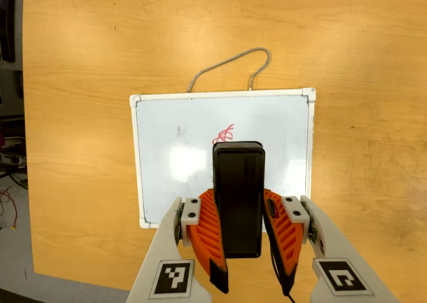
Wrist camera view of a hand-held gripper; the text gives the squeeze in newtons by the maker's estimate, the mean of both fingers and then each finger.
{"total": 7.6, "left": 5.9, "right": 9.4}